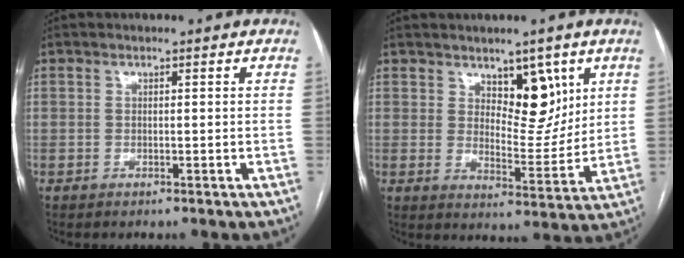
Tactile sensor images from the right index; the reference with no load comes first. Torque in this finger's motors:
{"motor_torque": [0.05, 0.20, 0.00, 0.00]}